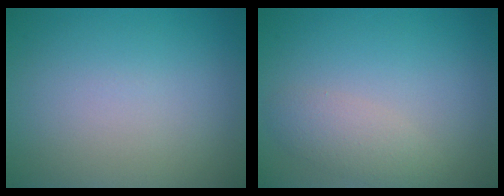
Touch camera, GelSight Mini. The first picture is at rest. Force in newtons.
{"total": 2.3, "press": 2.3, "slide": 0.2}